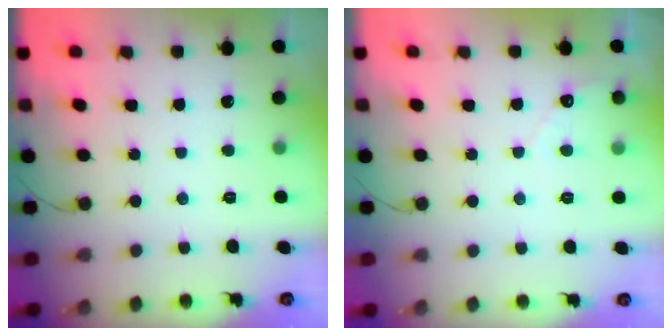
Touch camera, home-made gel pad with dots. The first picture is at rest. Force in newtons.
{"total": 2.2, "press": 2.2, "slide": 0.2}